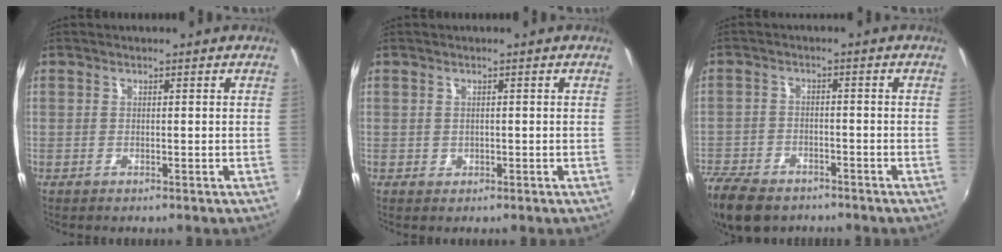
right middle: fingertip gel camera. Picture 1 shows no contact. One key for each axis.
{"total": 0.8, "fx": -0.1, "fy": 0.8, "fz": 0.1, "tx": 0.002, "ty": -0.002, "tz": -0.002}
{"total": 12.5, "fx": -9.1, "fy": 6.6, "fz": 5.5, "tx": -0.161, "ty": -0.023, "tz": -0.165}